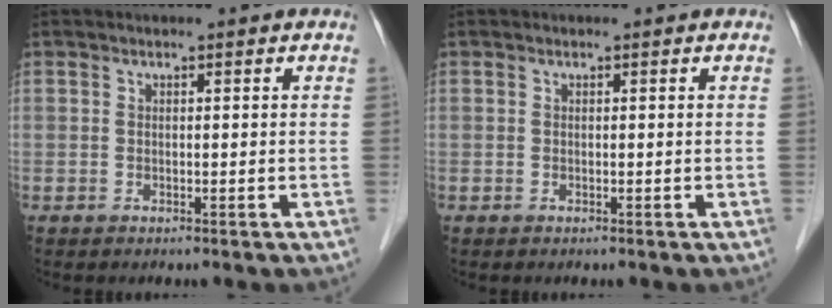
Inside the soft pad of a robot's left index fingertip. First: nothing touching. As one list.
[{"total": 0.0}]